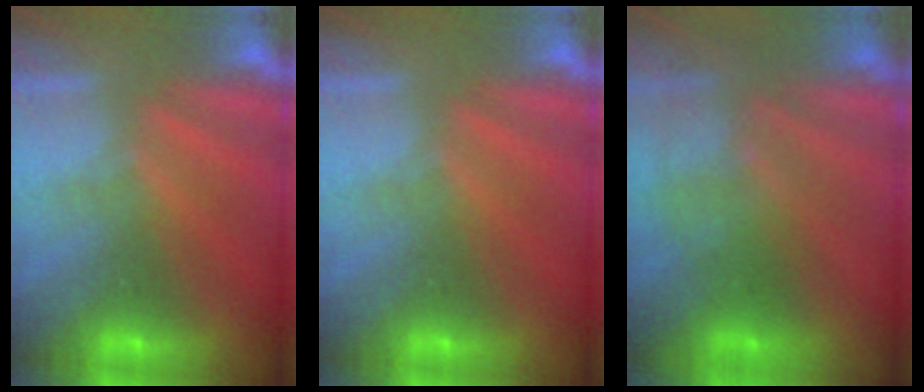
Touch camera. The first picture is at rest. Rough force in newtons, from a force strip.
{"total": 0.0}
{"total": 2.3}